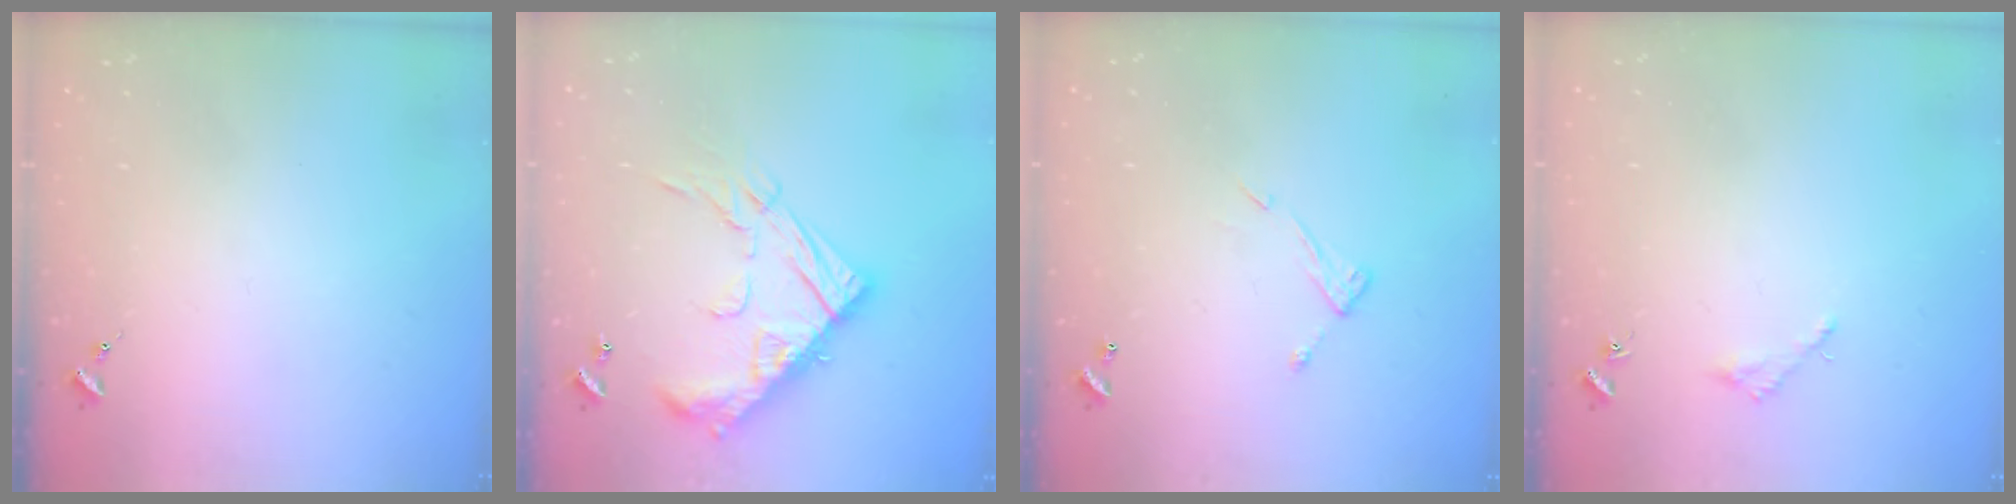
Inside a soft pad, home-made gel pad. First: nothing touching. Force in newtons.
{"total": 21.7, "press": 21.6, "slide": 1.9}
{"total": 7.0, "press": 7.0, "slide": 0.4}
{"total": 1.6, "press": 1.6, "slide": 0.2}